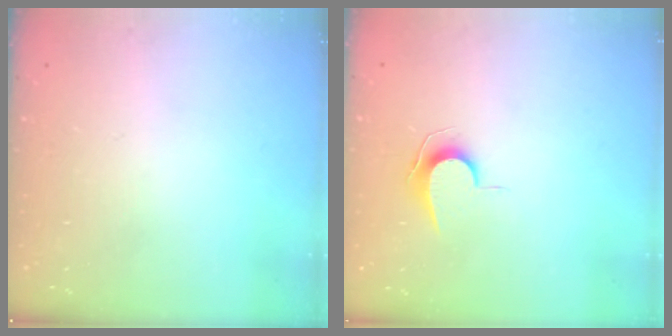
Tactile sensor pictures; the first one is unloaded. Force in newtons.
{"total": 7.0, "press": 7.0, "slide": 0.6}